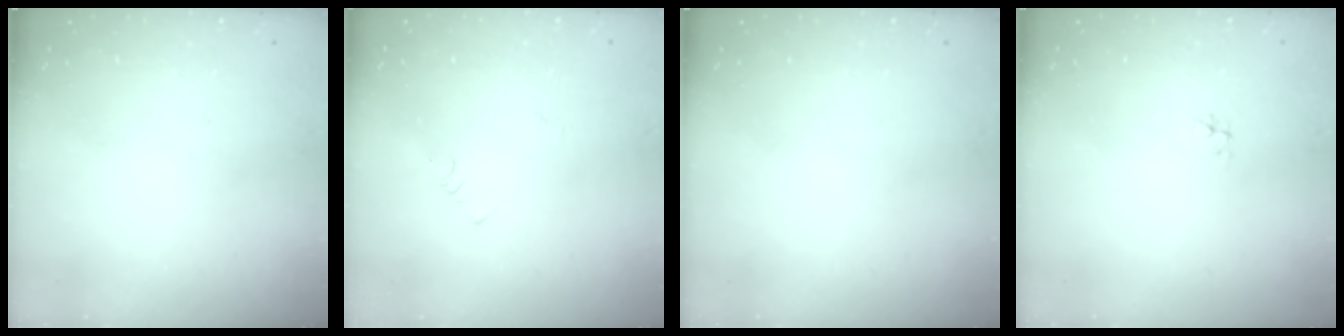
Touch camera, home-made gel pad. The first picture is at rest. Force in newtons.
{"total": 1.1, "press": 1.1, "slide": 0.3}
{"total": 0.0}
{"total": 2.3, "press": 2.3, "slide": 0.3}